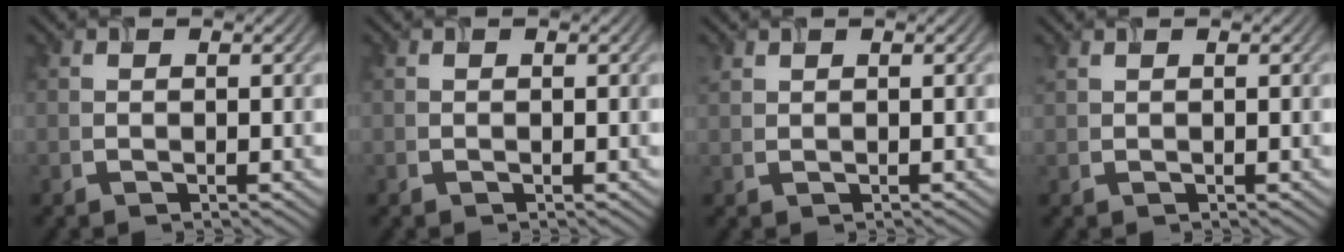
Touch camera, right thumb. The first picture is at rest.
{"total": 0.0}
{"total": 1.0, "force": [0.8, 0.4, 0.5], "torque": [-0.018, 0.004, 0.022]}
{"total": 0.7, "force": [0.6, 0.2, 0.4], "torque": [-0.016, 0.004, 0.013]}